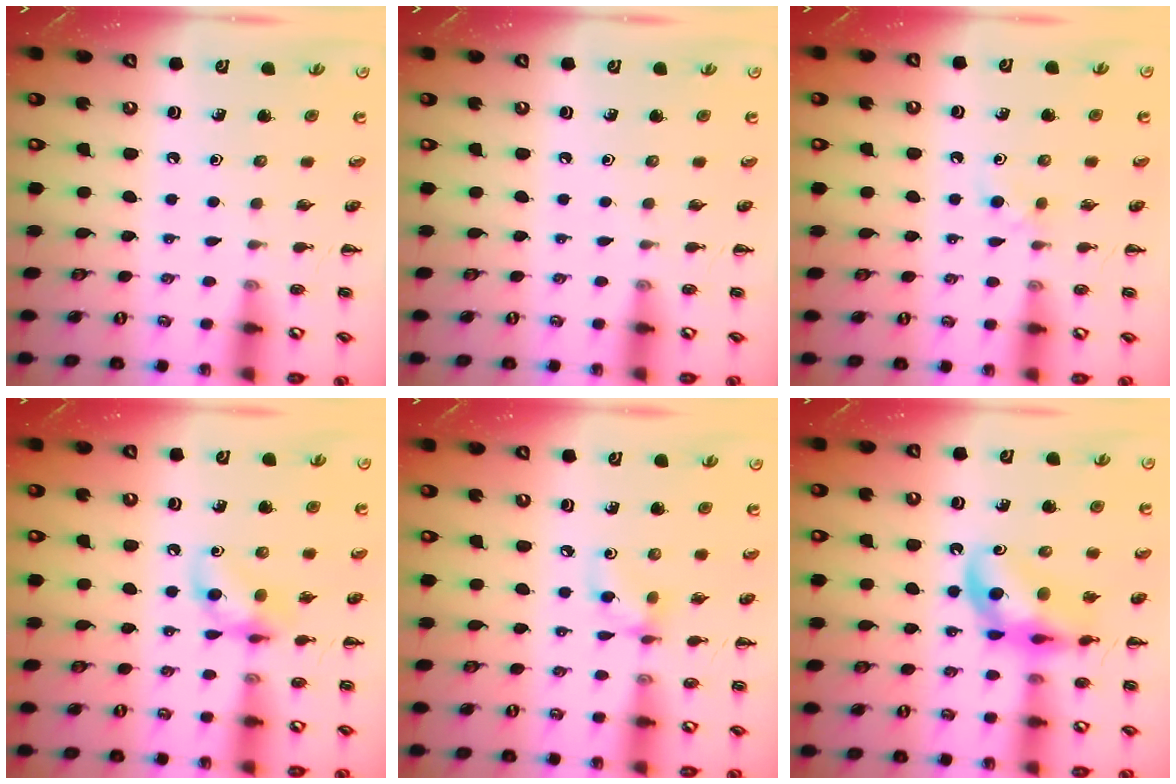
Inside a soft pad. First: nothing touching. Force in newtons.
{"total": 0.0}
{"total": 3.7, "press": 3.4, "slide": 1.4}
{"total": 9.0, "press": 9.0, "slide": 0.6}
{"total": 6.0, "press": 6.0, "slide": 0.2}
{"total": 12.7, "press": 12.3, "slide": 3.2}